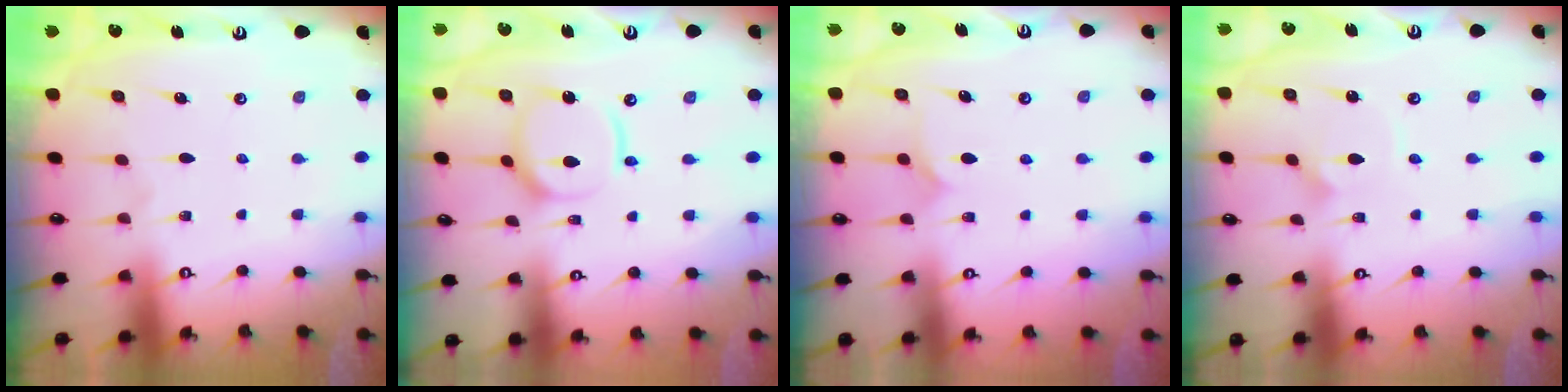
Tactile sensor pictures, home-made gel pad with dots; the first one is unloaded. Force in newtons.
{"total": 12.4, "press": 12.3, "slide": 1.5}
{"total": 6.1, "press": 6.1, "slide": 0.2}
{"total": 2.7, "press": 2.7, "slide": 0.1}